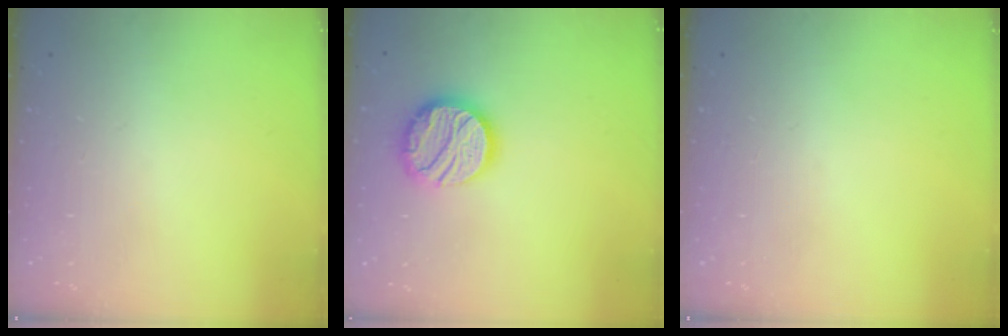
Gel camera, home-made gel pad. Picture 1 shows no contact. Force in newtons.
{"total": 17.1, "press": 17.0, "slide": 1.5}
{"total": 0.0}